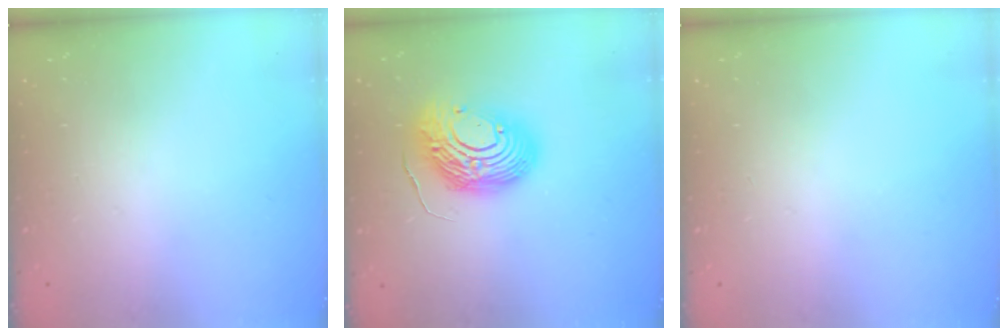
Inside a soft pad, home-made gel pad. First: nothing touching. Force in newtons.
{"total": 17.7, "press": 17.6, "slide": 1.6}
{"total": 0.0}